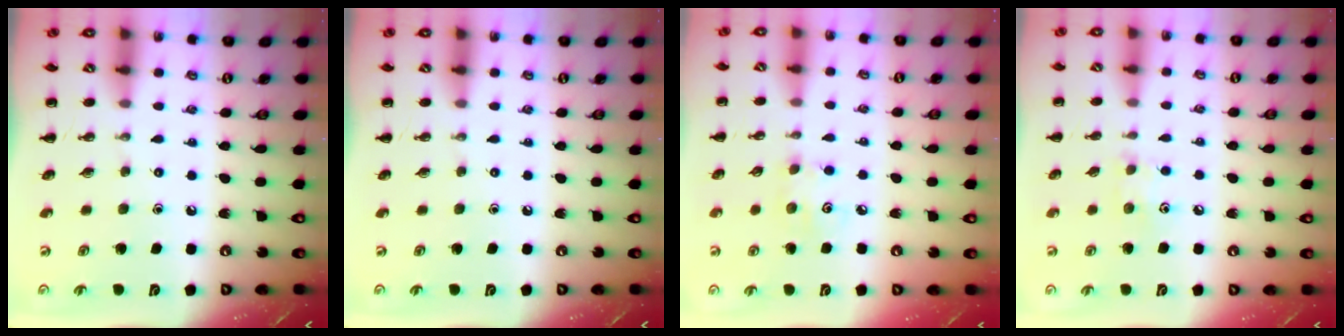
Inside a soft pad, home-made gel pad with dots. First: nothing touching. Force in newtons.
{"total": 0.0}
{"total": 3.9, "press": 3.8, "slide": 0.6}
{"total": 6.4, "press": 6.2, "slide": 1.6}